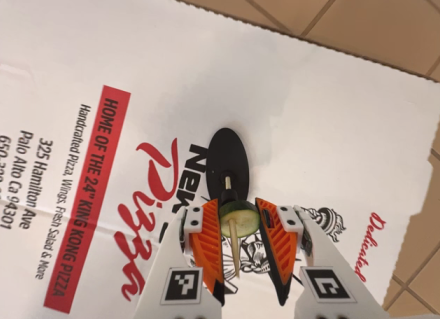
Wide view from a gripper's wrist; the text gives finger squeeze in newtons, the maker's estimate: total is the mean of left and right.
{"total": 10.5, "left": 10.6, "right": 10.3}